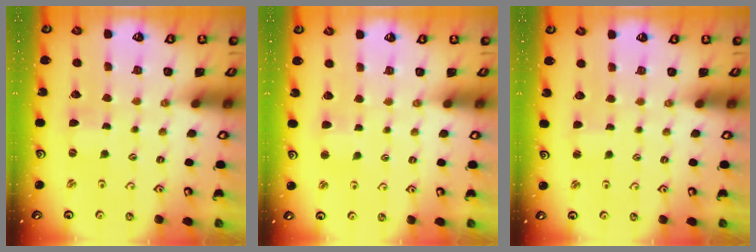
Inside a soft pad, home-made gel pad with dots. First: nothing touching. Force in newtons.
{"total": 2.5, "press": 2.4, "slide": 0.5}
{"total": 1.5, "press": 1.5, "slide": 0.2}